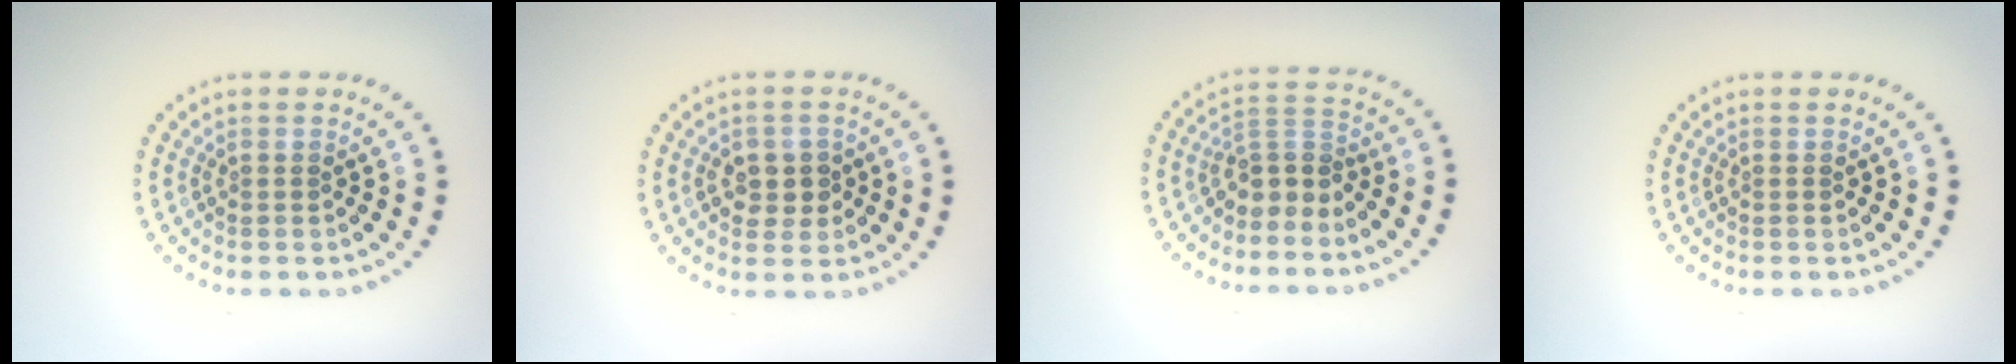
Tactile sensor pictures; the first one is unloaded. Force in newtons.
{"total": 2.6, "press": 2.6, "slide": 0.3}
{"total": 3.0, "press": 2.1, "slide": 2.0}
{"total": 0.0}